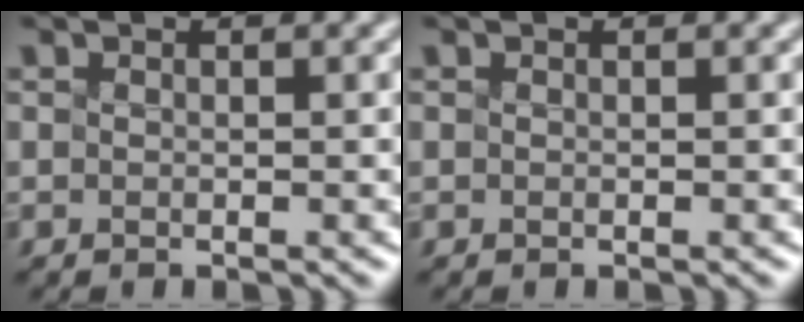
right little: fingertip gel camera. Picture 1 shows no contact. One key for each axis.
{"total": 0.0}